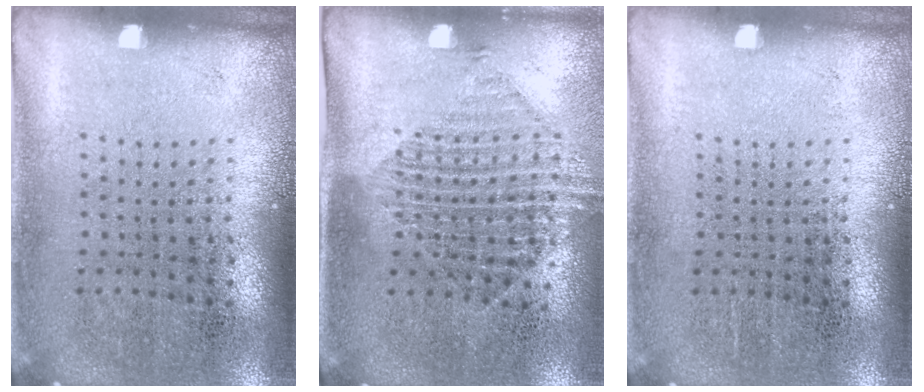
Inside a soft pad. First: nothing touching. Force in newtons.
{"total": 1.6, "press": 1.3, "slide": 0.9}
{"total": 0.0}